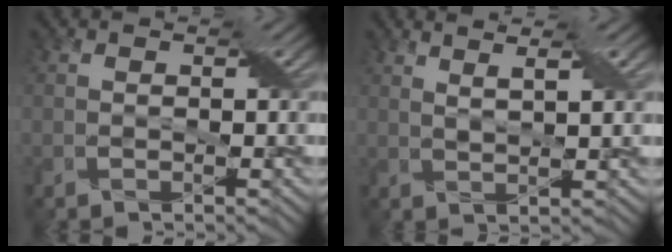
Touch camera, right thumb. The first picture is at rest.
{"total": 3.5, "force": [2.2, 0.4, 2.7], "torque": [-0.039, 0.002, 0.036]}